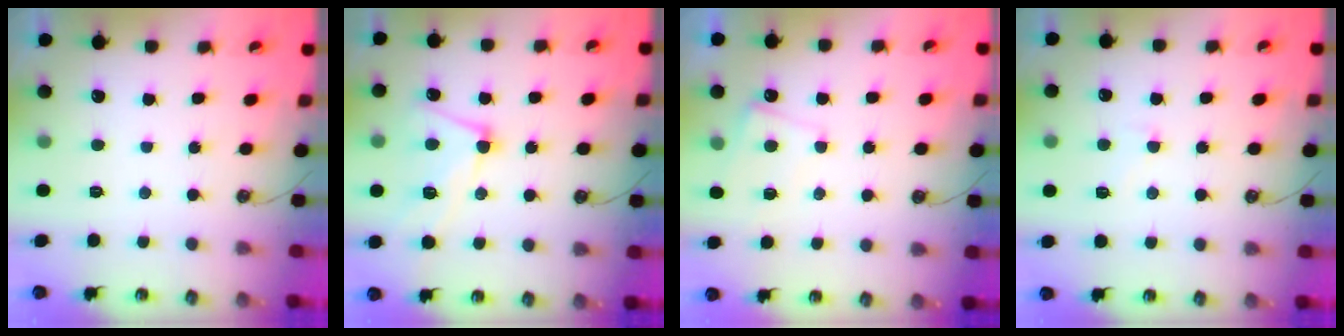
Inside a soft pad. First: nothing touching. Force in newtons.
{"total": 6.2, "press": 6.2, "slide": 1.0}
{"total": 3.5, "press": 3.5, "slide": 0.4}
{"total": 4.0, "press": 3.9, "slide": 0.9}